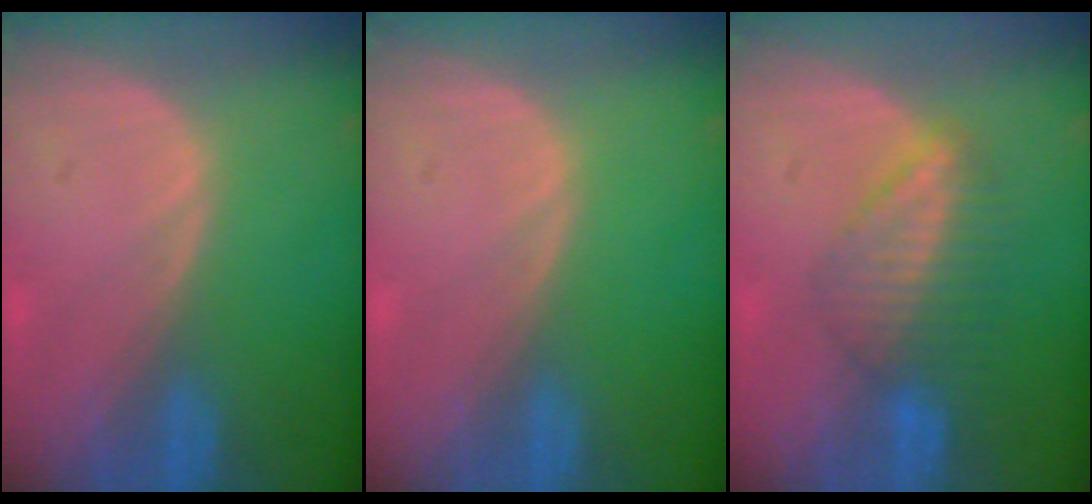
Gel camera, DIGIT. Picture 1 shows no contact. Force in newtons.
{"total": 0.0}
{"total": 6.5, "press": 5.9, "slide": 2.7}